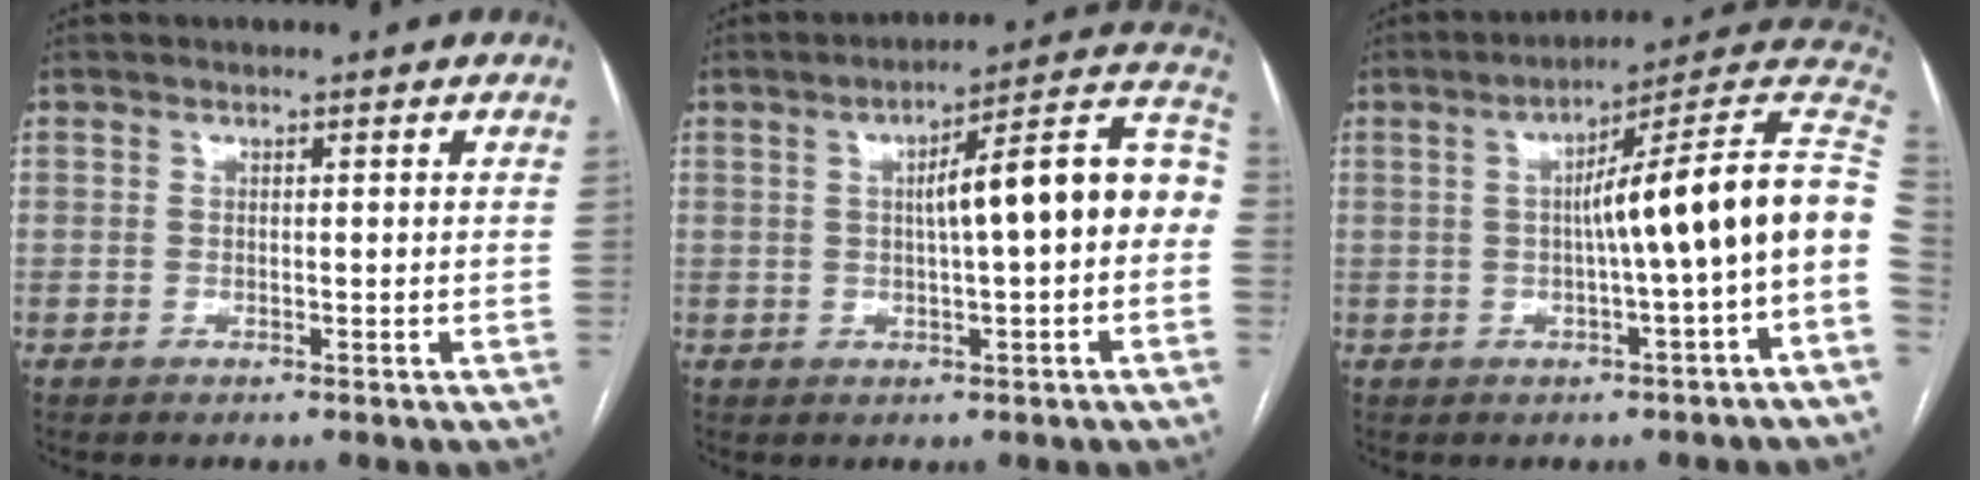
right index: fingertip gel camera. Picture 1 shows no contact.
{"total": 13.6, "force": [0.4, 1.8, 13.5], "torque": [-0.183, 0.046, 0.005]}
{"total": 15.0, "force": [-0.6, -0.7, 15.0], "torque": [-0.204, 0.037, -0.017]}